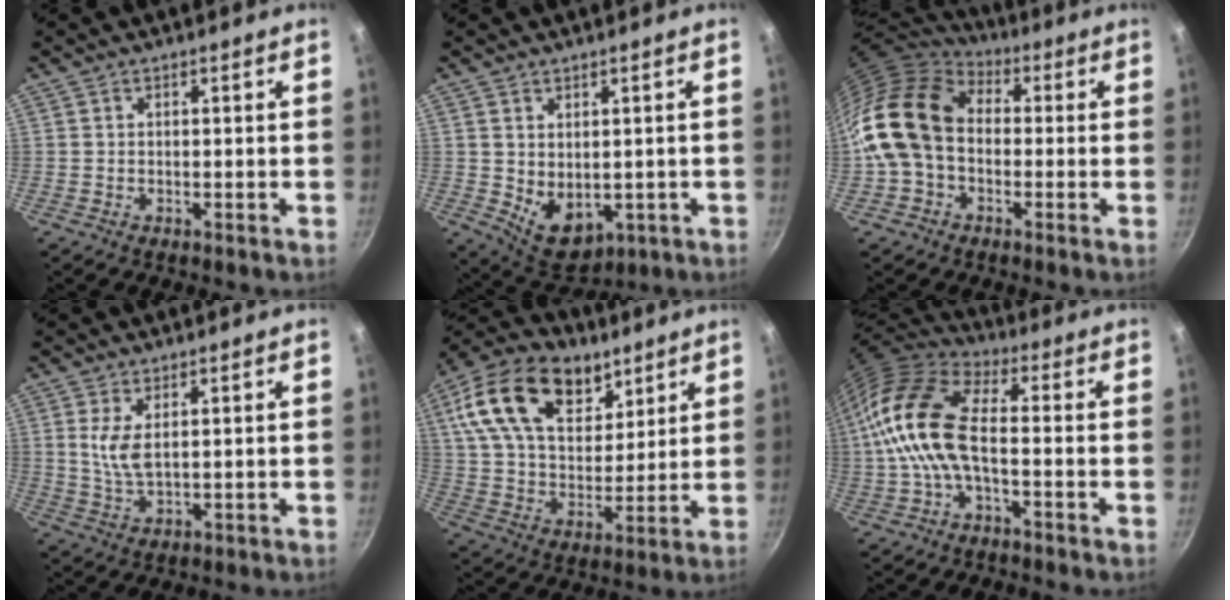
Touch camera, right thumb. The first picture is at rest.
{"total": 7.8, "force": [0.0, 5.4, 5.6], "torque": [-0.068, -0.017, 0.025]}
{"total": 16.8, "force": [-0.5, 12.3, 11.3], "torque": [-0.201, 0.040, -0.025]}
{"total": 5.2, "force": [1.4, 2.2, 4.5], "torque": [-0.091, -0.011, 0.034]}
{"total": 21.8, "force": [10.7, 13.6, 13.2], "torque": [-0.208, -0.026, 0.179]}
{"total": 15.0, "force": [-1.5, 7.2, 13.0], "torque": [-0.255, 0.033, -0.045]}